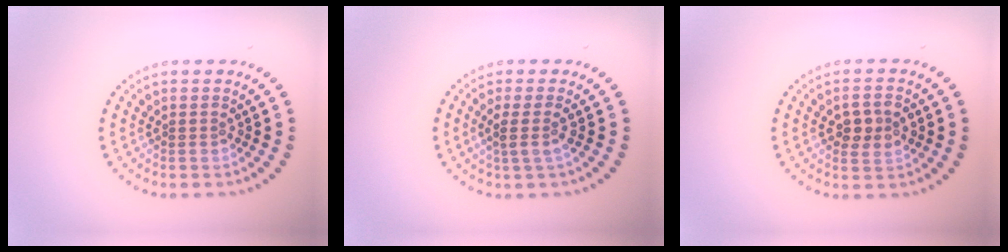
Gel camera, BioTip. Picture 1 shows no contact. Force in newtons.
{"total": 1.8, "press": 1.4, "slide": 1.2}
{"total": 2.8, "press": 2.8, "slide": 0.1}